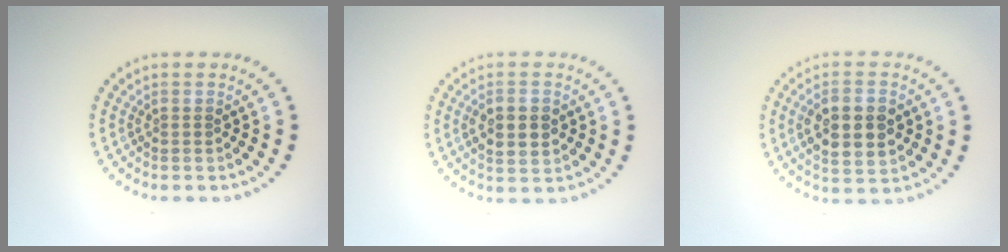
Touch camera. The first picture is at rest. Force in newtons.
{"total": 3.9, "press": 3.9, "slide": 0.2}
{"total": 5.7, "press": 5.7, "slide": 0.4}